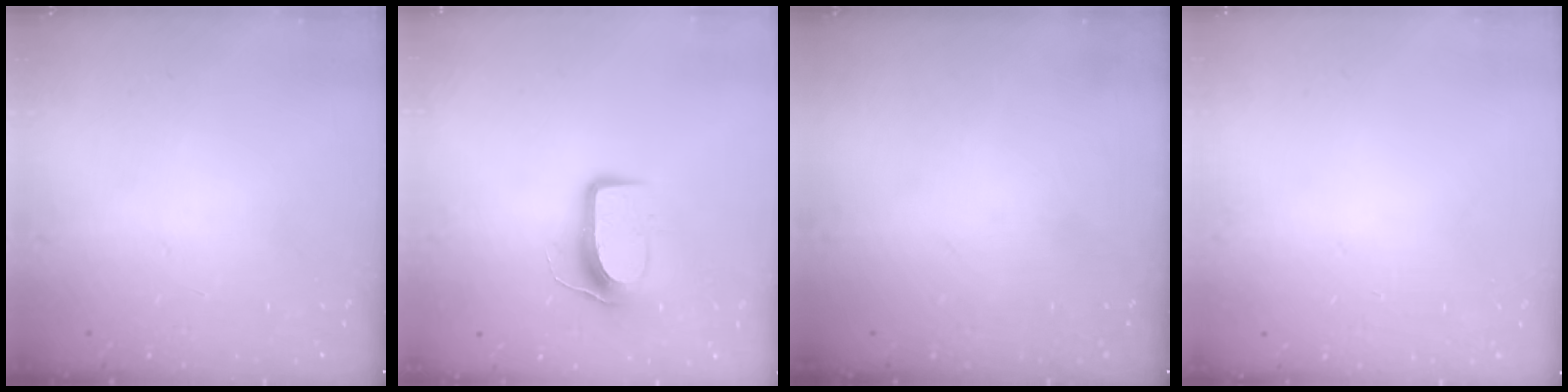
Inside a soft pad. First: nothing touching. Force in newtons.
{"total": 8.9, "press": 8.9, "slide": 0.3}
{"total": 0.0}
{"total": 0.0}